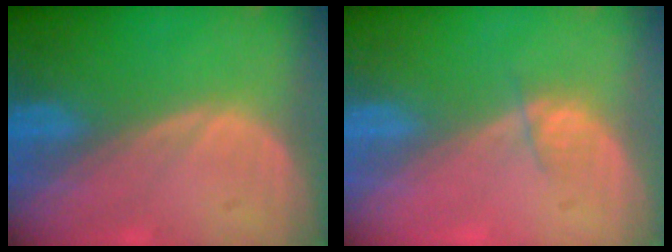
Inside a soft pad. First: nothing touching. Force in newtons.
{"total": 1.4, "press": 1.3, "slide": 0.6}